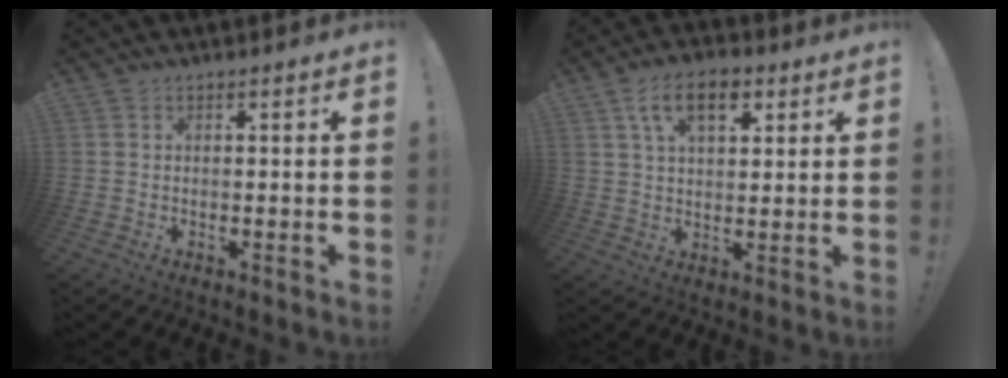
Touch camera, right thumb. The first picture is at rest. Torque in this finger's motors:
{"motor_torque": [0.18, 0.18, 0.08, 0.08, 0.09]}